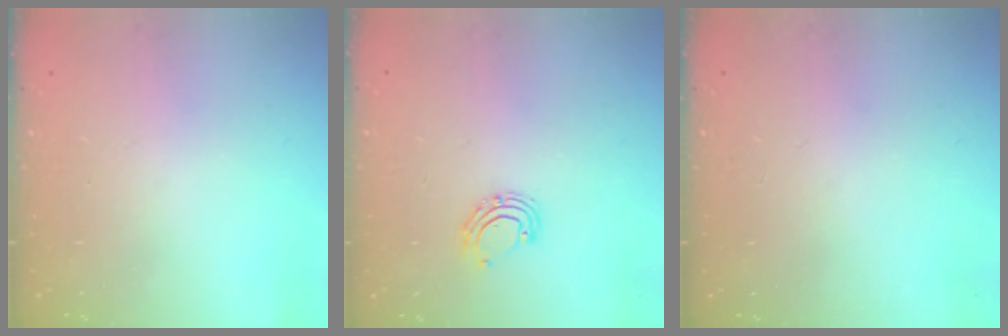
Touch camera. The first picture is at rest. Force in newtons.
{"total": 5.3, "press": 5.1, "slide": 1.4}
{"total": 0.0}